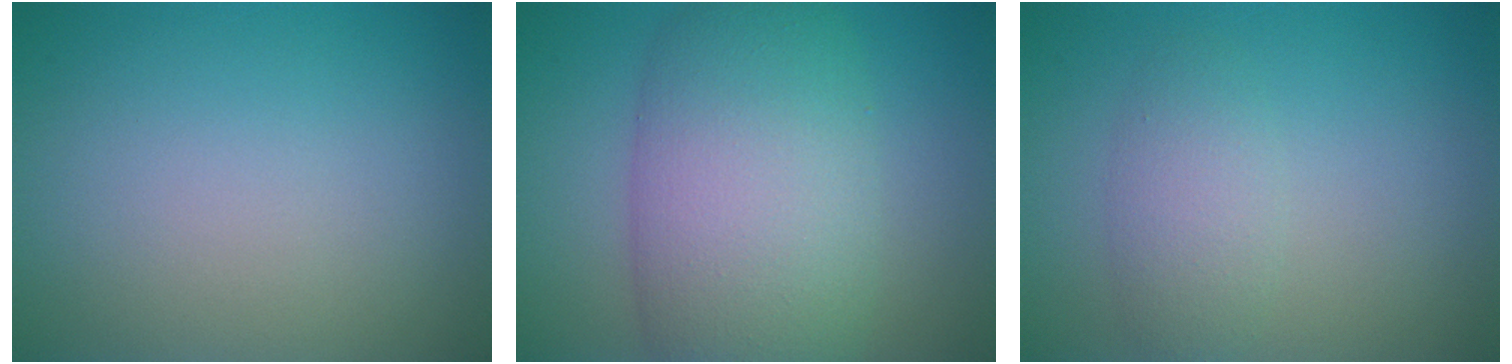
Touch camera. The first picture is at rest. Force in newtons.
{"total": 10.1, "press": 10.1, "slide": 0.2}
{"total": 2.5, "press": 2.5, "slide": 0.2}